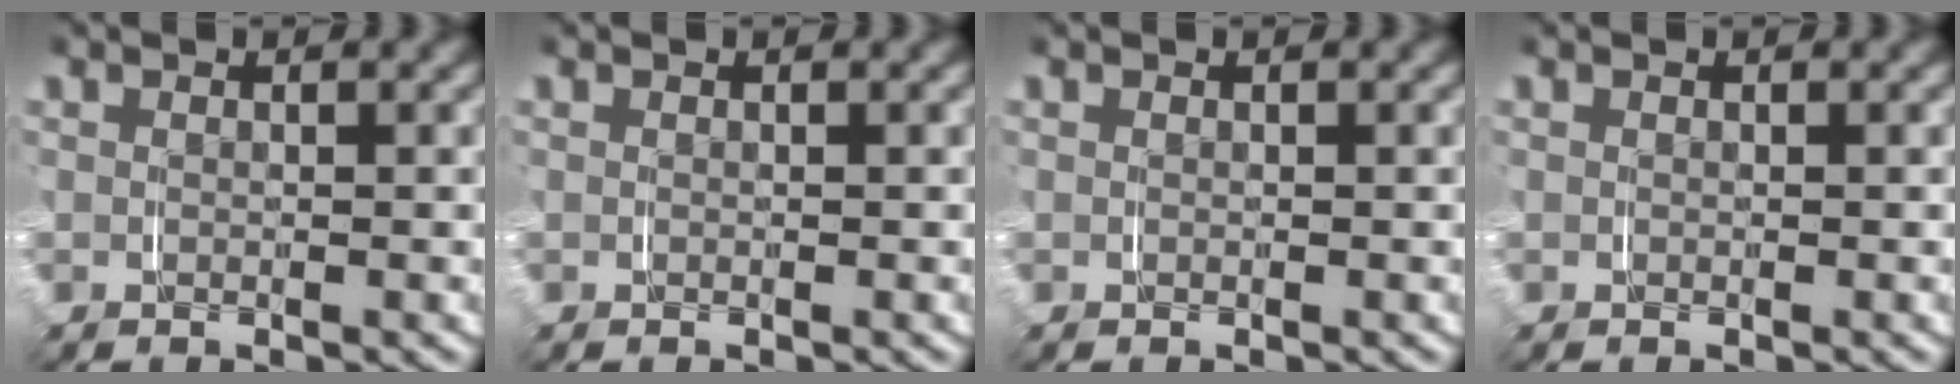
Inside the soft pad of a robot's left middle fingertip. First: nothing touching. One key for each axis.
{"total": 0.0}
{"total": 0.0}
{"total": 0.0}